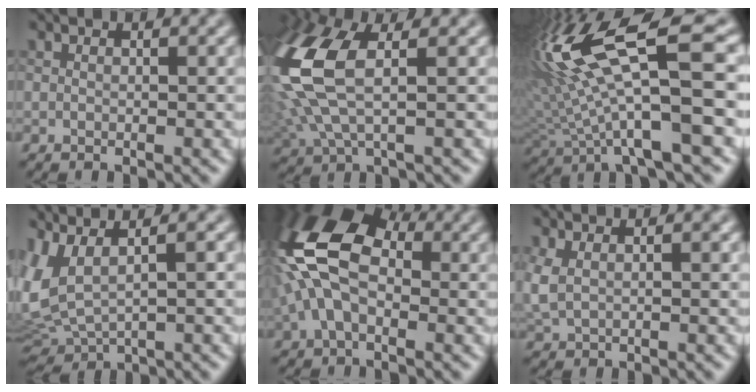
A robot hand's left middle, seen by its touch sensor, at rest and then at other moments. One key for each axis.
{"total": 10.3, "fx": 0.6, "fy": 5.2, "fz": 8.9, "tx": -0.266, "ty": 0.007, "tz": 0.023}
{"total": 12.7, "fx": 2.0, "fy": 2.4, "fz": 12.3, "tx": -0.246, "ty": 0.022, "tz": 0.057}
{"total": 4.1, "fx": 0.1, "fy": 1.5, "fz": 3.8, "tx": -0.113, "ty": -0.001, "tz": 0.017}
{"total": 11.4, "fx": 0.3, "fy": 7.1, "fz": 8.9, "tx": -0.216, "ty": 0.026, "tz": -0.005}
{"total": 1.5, "fx": 0.4, "fy": 0.7, "fz": 1.2, "tx": -0.045, "ty": 0.006, "tz": 0.024}